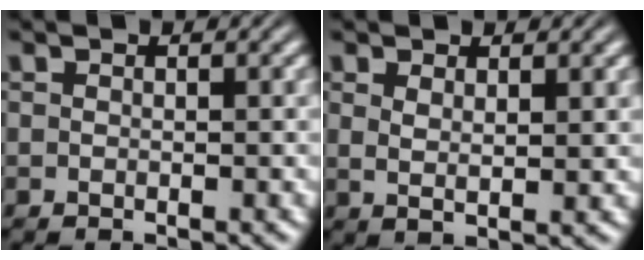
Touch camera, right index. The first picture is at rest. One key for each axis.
{"total": 1.8, "fx": 1.2, "fy": -0.6, "fz": 1.2, "tx": -0.018, "ty": -0.010, "tz": 0.032}